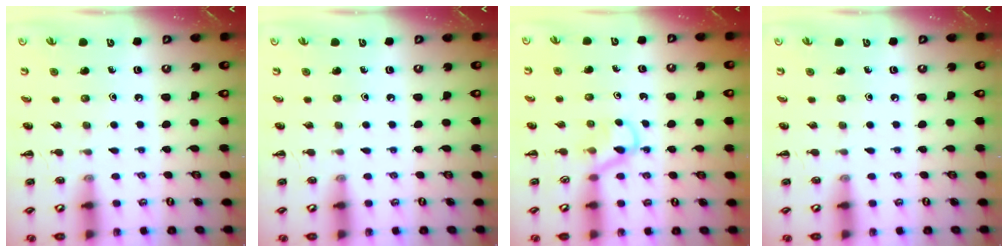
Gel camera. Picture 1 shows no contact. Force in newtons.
{"total": 0.0}
{"total": 3.3, "press": 3.1, "slide": 1.1}
{"total": 0.0}